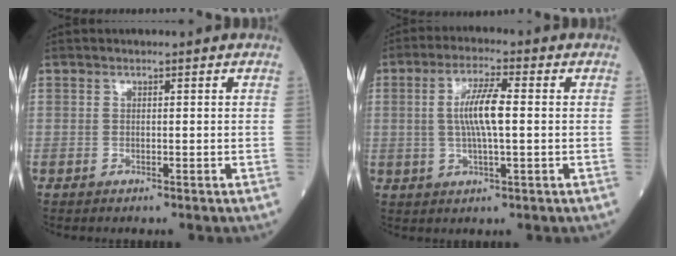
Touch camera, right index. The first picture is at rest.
{"total": 7.3, "force": [0.5, 1.1, 7.2], "torque": [-0.142, 0.006, 0.007]}